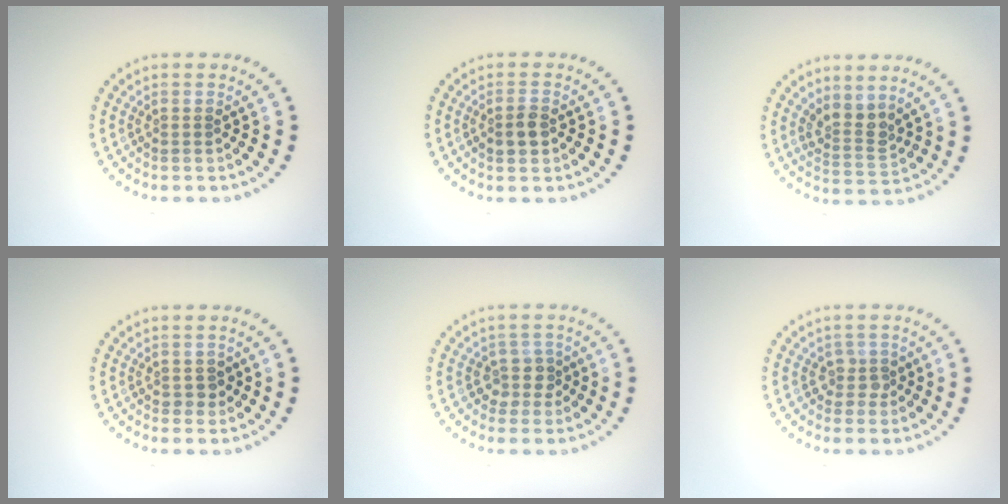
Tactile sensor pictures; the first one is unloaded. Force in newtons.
{"total": 1.8, "press": 1.7, "slide": 0.4}
{"total": 2.6, "press": 1.9, "slide": 1.7}
{"total": 1.1, "press": 1.0, "slide": 0.5}
{"total": 2.1, "press": 1.6, "slide": 1.3}
{"total": 1.2, "press": 1.0, "slide": 0.6}